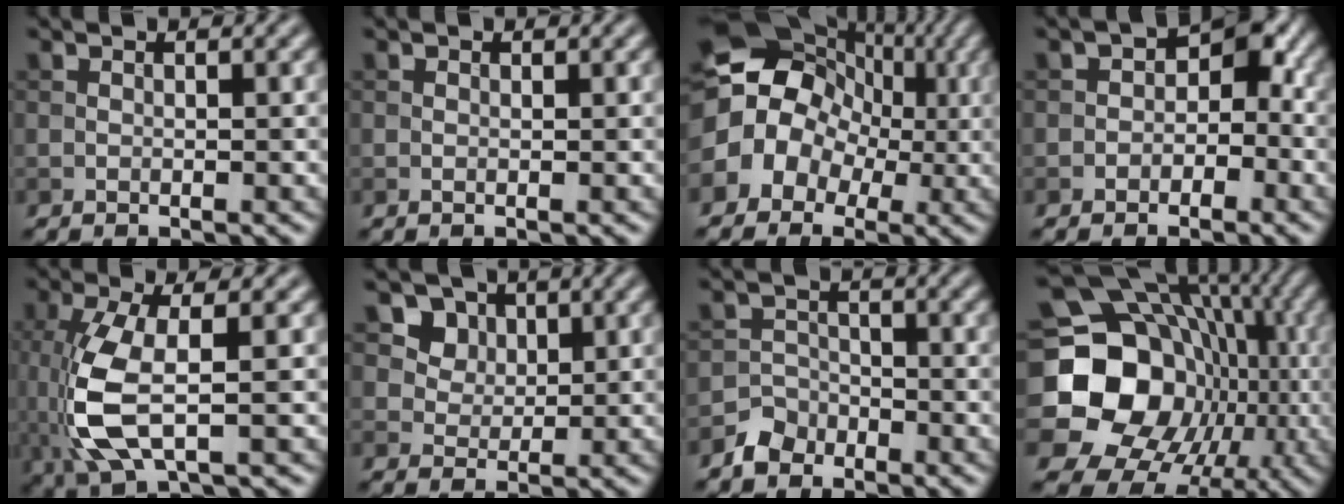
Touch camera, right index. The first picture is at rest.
{"total": 0.0}
{"total": 11.7, "force": [0.2, 10.1, 6.0], "torque": [-0.101, 0.020, -0.030]}
{"total": 3.4, "force": [-0.8, 2.6, 2.0], "torque": [-0.004, 0.010, -0.024]}
{"total": 6.9, "force": [-0.5, 2.7, 6.3], "torque": [-0.159, -0.011, -0.005]}
{"total": 6.6, "force": [3.6, 4.9, 2.5], "torque": [-0.056, -0.007, 0.069]}
{"total": 2.5, "force": [-1.9, 1.6, 0.3], "torque": [0.001, 0.008, -0.042]}
{"total": 20.5, "force": [-1.5, 18.2, 9.3], "torque": [-0.147, -0.018, -0.049]}